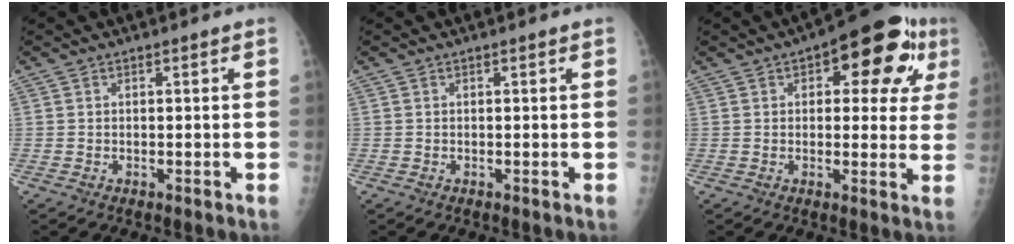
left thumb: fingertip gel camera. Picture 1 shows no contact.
{"total": 0.0}
{"total": 15.4, "force": [5.8, 7.1, 12.4], "torque": [-0.108, 0.010, 0.063]}